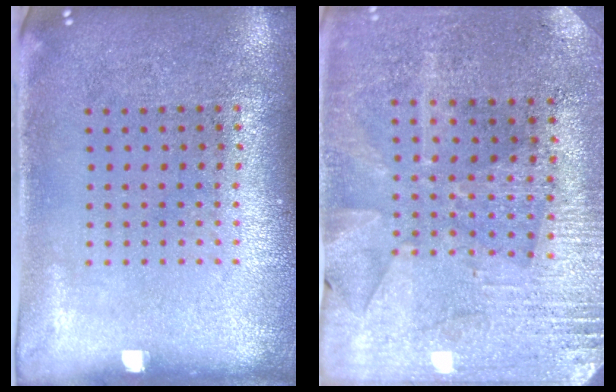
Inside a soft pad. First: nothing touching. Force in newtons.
{"total": 2.8, "press": 2.7, "slide": 0.7}